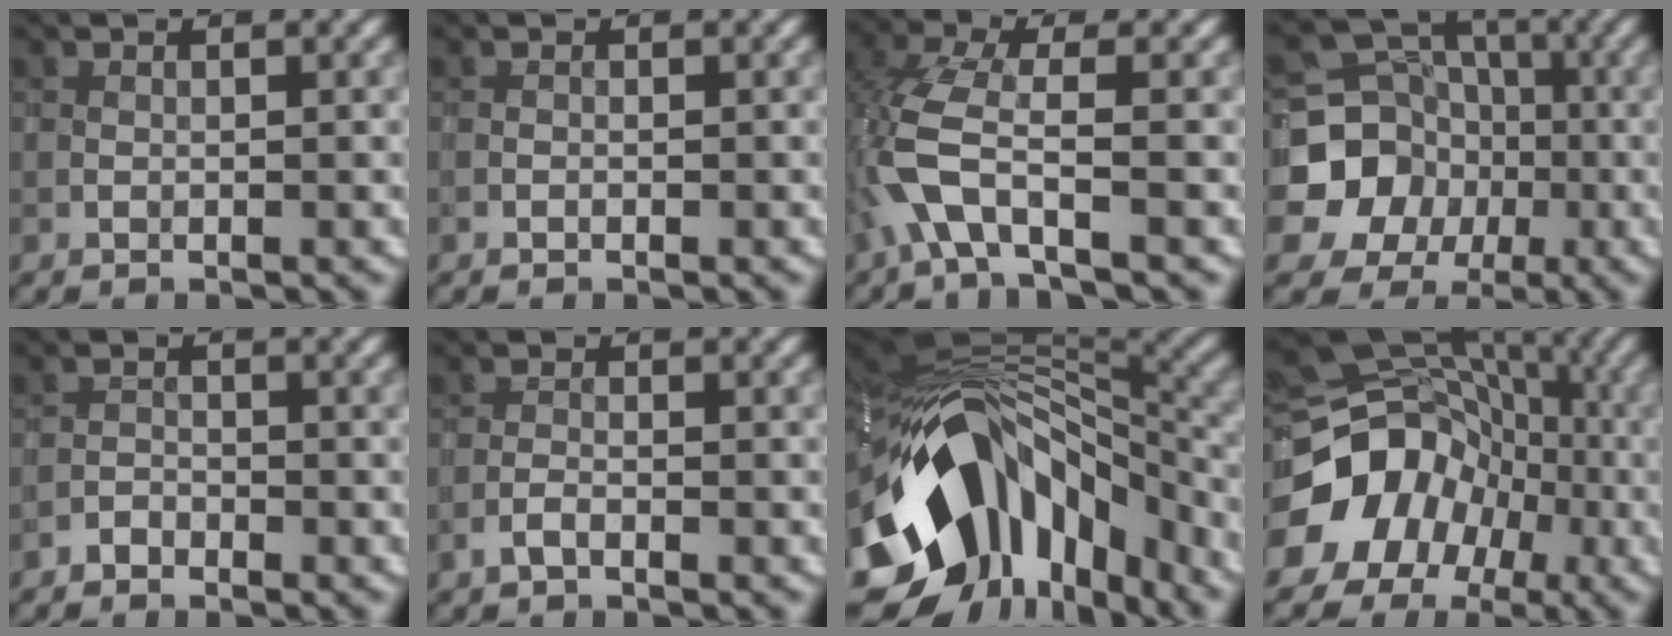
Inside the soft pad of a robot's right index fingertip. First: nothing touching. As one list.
[{"total": 0.0}, {"total": 5.3, "force": [-1.9, 1.6, 4.6], "torque": [-0.112, 0.002, -0.050]}, {"total": 9.3, "force": [-1.7, 8.7, 2.9], "torque": [-0.052, 0.001, -0.052]}, {"total": 0.8, "force": [-0.7, 0.4, 0.0], "torque": [0.005, 0.004, -0.015]}, {"total": 0.9, "force": [-0.6, 0.2, 0.6], "torque": [-0.014, 0.003, -0.015]}, {"total": 15.0, "force": [-6.5, 9.2, 9.9], "torque": [-0.188, 0.003, -0.096]}, {"total": 12.7, "force": [-4.3, 11.1, 4.4], "torque": [-0.078, -0.017, -0.097]}]